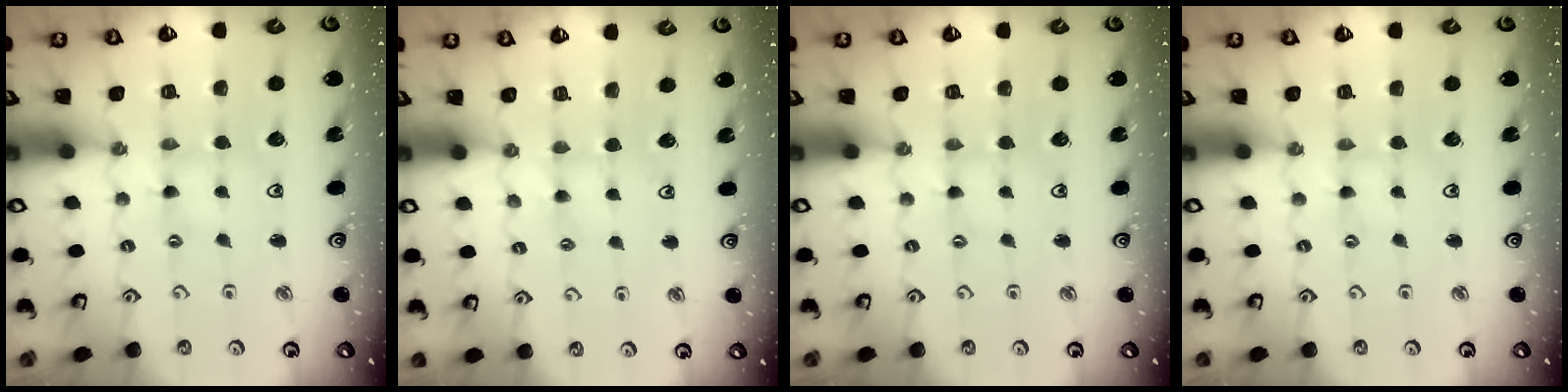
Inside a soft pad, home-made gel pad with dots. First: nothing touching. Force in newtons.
{"total": 3.1, "press": 3.1, "slide": 0.3}
{"total": 1.1, "press": 1.1, "slide": 0.2}
{"total": 0.0}